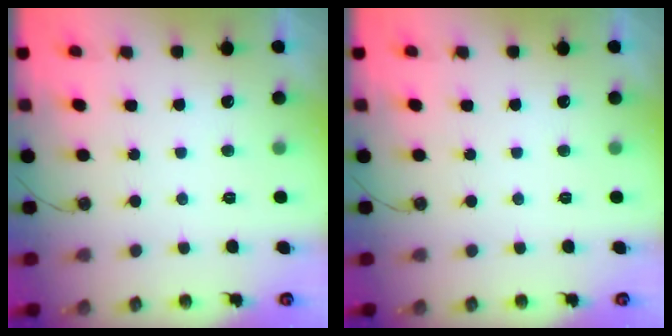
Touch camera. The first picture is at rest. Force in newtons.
{"total": 0.0}